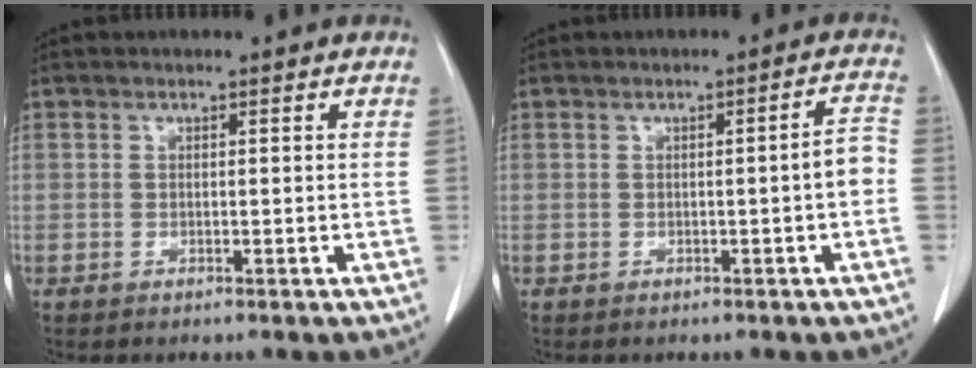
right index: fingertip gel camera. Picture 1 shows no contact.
{"total": 3.1, "force": [-0.8, 0.1, 3.0], "torque": [-0.037, 0.008, -0.011]}